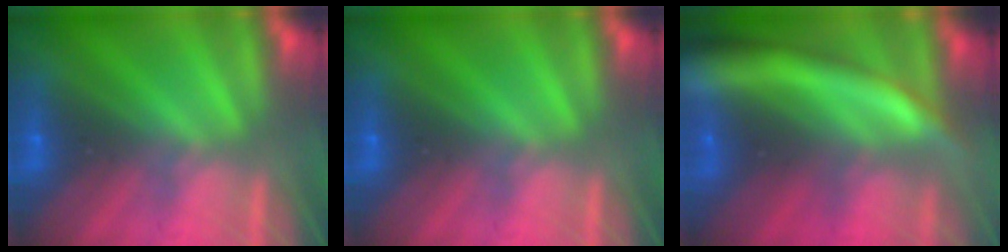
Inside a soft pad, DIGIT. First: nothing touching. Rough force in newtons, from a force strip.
{"total": 0.0}
{"total": 9.3}